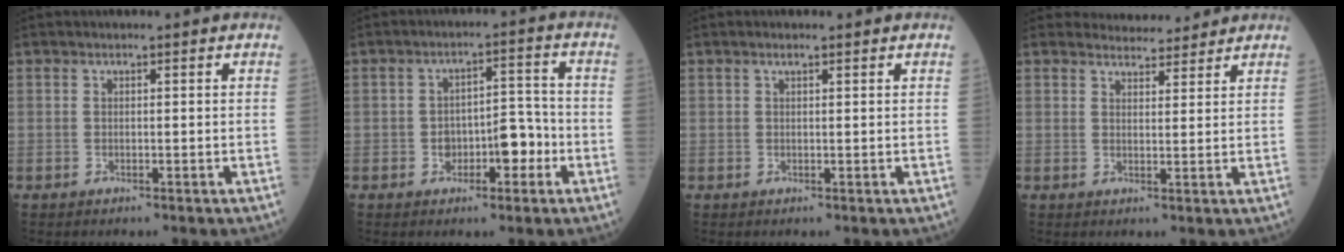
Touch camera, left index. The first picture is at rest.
{"total": 5.8, "force": [-2.1, 2.9, 4.6], "torque": [-0.067, 0.021, -0.031]}
{"total": 0.8, "force": [0.6, 0.3, 0.5], "torque": [-0.013, 0.002, 0.010]}
{"total": 5.0, "force": [4.8, 1.3, 0.0], "torque": [0.003, 0.006, 0.061]}